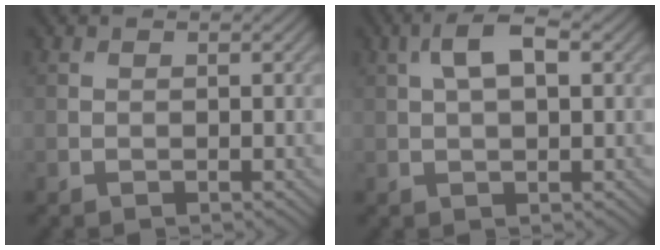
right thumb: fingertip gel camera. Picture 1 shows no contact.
{"total": 5.4, "force": [1.6, 2.4, 4.6], "torque": [-0.093, 0.009, 0.025]}